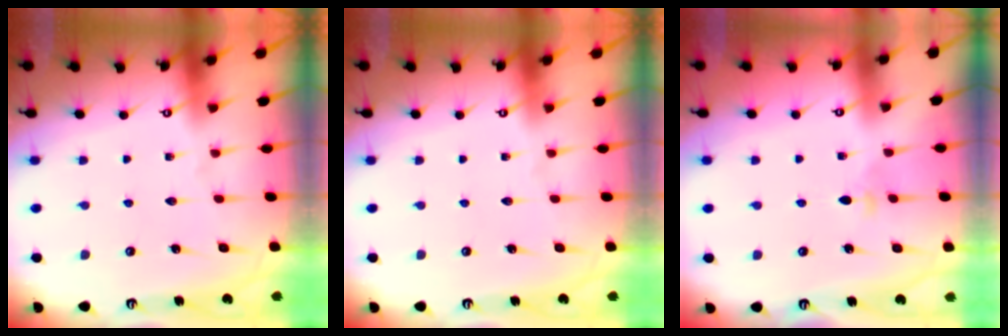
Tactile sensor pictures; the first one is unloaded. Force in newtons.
{"total": 0.0}
{"total": 3.0, "press": 3.0, "slide": 0.7}